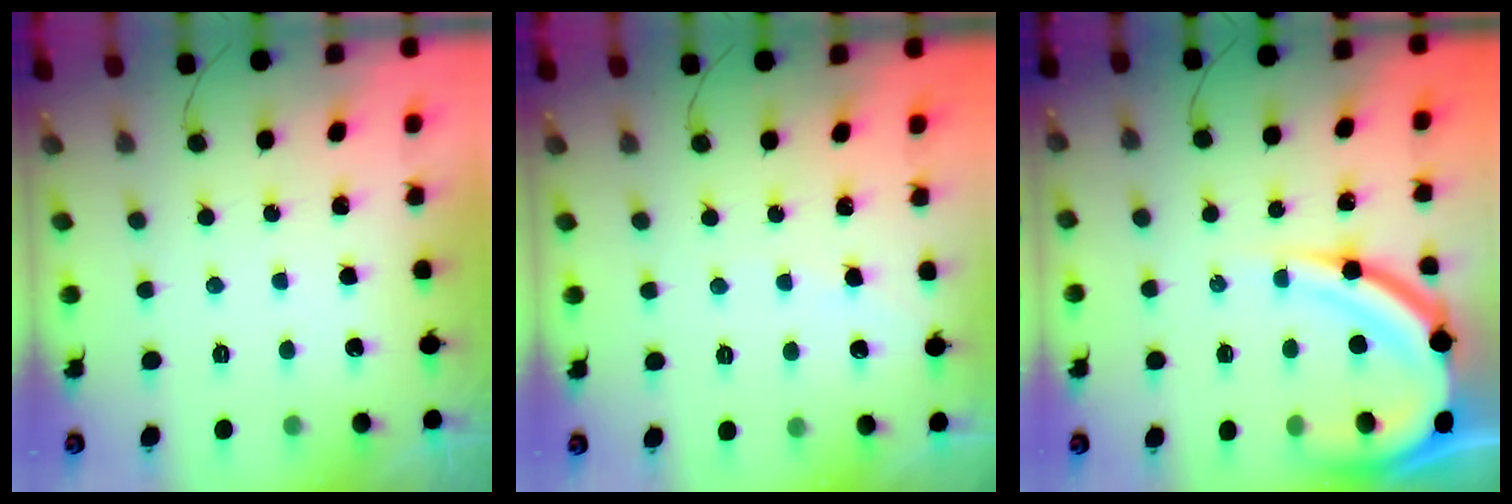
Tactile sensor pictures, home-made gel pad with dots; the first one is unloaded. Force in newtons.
{"total": 2.3, "press": 2.3, "slide": 0.3}
{"total": 16.0, "press": 16.0, "slide": 1.5}